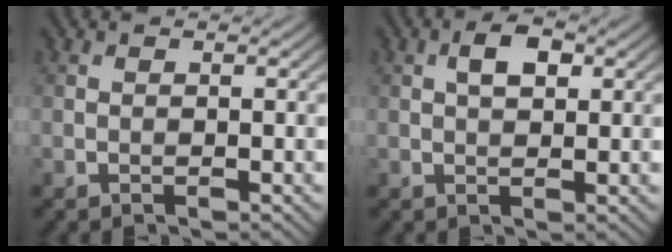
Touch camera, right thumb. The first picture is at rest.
{"total": 3.4, "force": [1.1, 1.7, 2.7], "torque": [-0.047, 0.007, 0.016]}